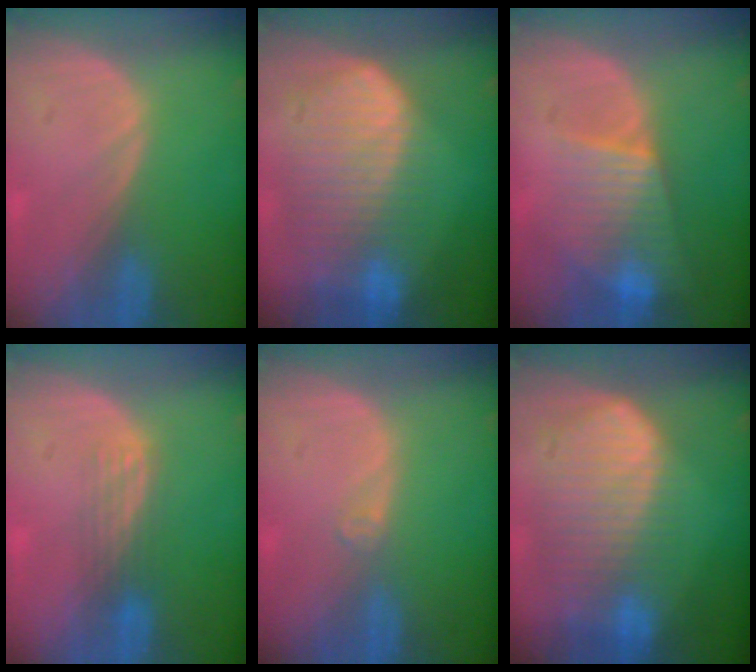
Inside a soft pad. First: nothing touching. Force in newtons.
{"total": 10.2, "press": 8.8, "slide": 5.2}
{"total": 7.3, "press": 7.0, "slide": 2.2}
{"total": 2.9, "press": 2.7, "slide": 1.2}
{"total": 1.1, "press": 0.8, "slide": 0.7}
{"total": 10.2, "press": 8.8, "slide": 5.2}